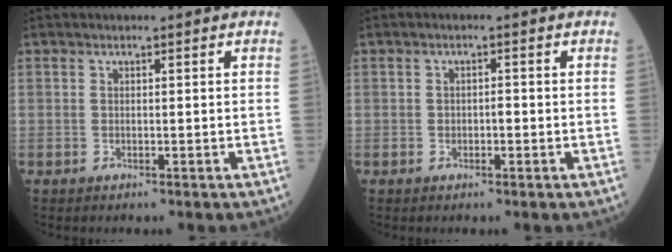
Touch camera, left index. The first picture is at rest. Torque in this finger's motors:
{"motor_torque": [-0.23, 0.20, 0.01, 0.00]}